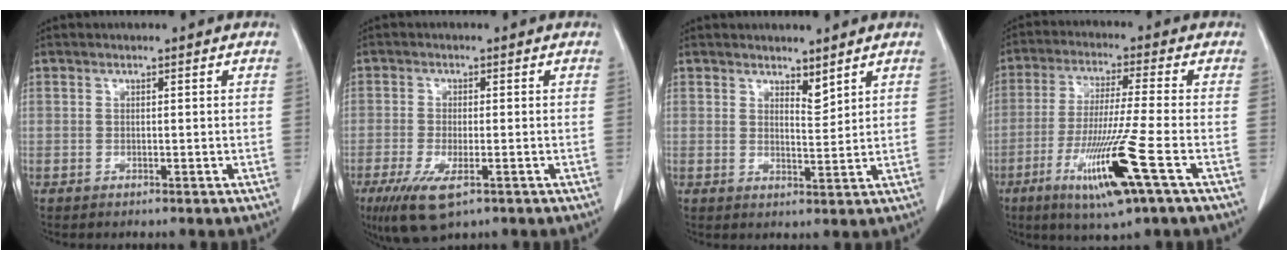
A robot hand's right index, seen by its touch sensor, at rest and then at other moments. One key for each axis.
{"total": 7.4, "fx": -3.9, "fy": 2.2, "fz": 5.9, "tx": -0.111, "ty": -0.020, "tz": -0.063}
{"total": 2.7, "fx": 2.3, "fy": 0.7, "fz": 1.2, "tx": -0.021, "ty": -0.010, "tz": 0.044}
{"total": 13.0, "fx": -5.5, "fy": -0.8, "fz": 11.8, "tx": -0.233, "ty": -0.031, "tz": -0.102}